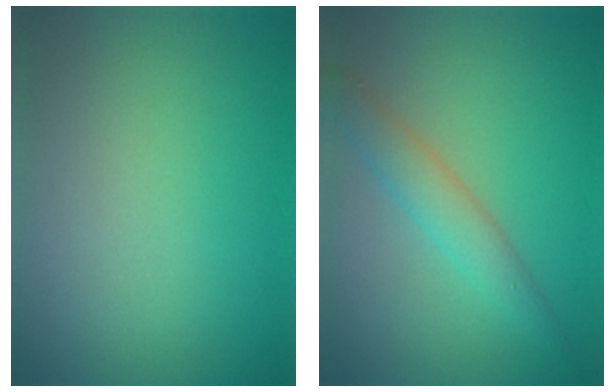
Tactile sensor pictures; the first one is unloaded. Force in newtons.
{"total": 3.1, "press": 3.1, "slide": 0.1}